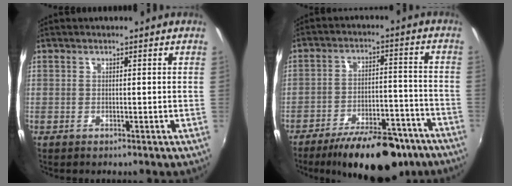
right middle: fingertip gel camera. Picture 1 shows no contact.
{"total": 18.6, "force": [-14.5, 6.7, 9.7], "torque": [-0.161, -0.007, -0.201]}